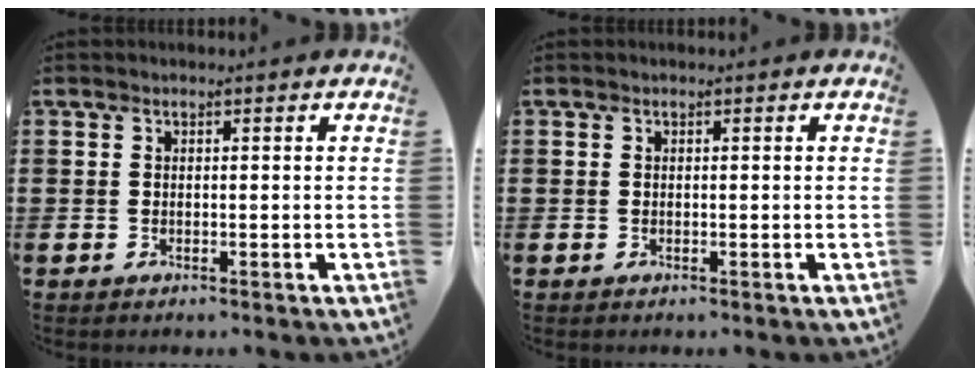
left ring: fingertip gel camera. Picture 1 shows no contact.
{"total": 0.0}